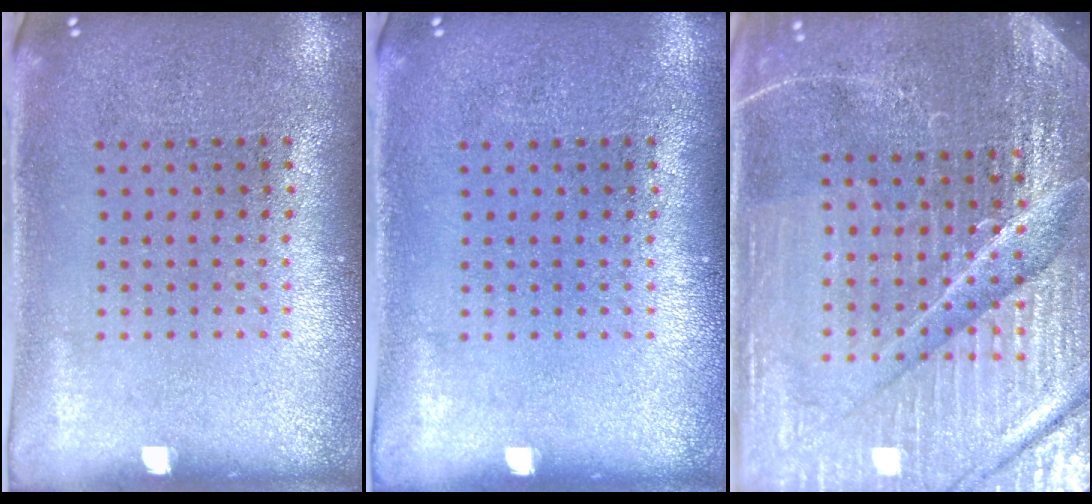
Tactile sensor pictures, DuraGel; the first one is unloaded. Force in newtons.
{"total": 0.0}
{"total": 6.1, "press": 5.5, "slide": 2.6}